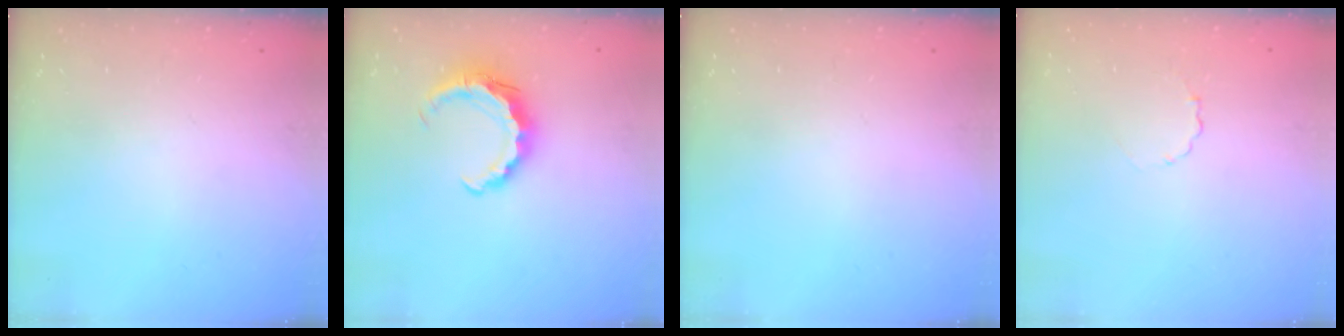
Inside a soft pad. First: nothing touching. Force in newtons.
{"total": 8.0, "press": 8.0, "slide": 0.2}
{"total": 0.0}
{"total": 2.1, "press": 1.9, "slide": 0.9}